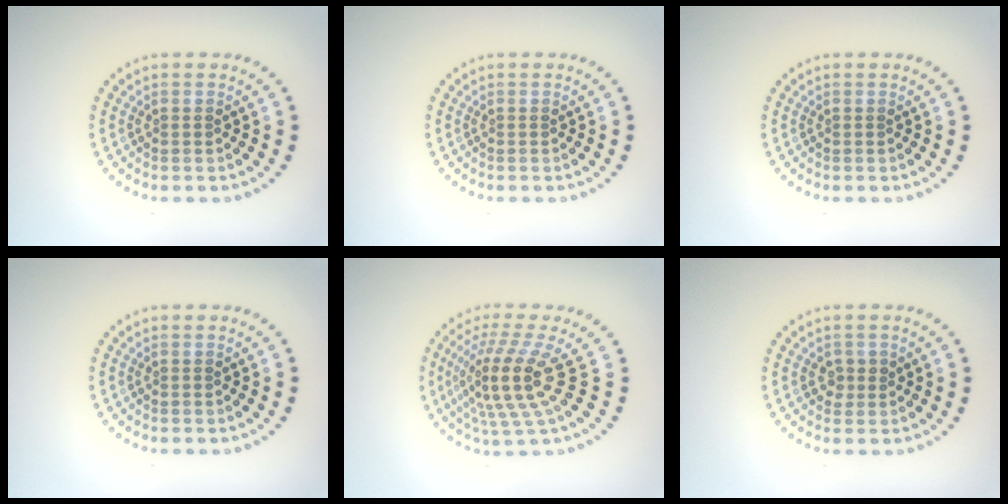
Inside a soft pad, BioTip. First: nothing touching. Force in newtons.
{"total": 0.0}
{"total": 0.0}
{"total": 0.0}
{"total": 5.2, "press": 3.8, "slide": 3.6}
{"total": 1.4, "press": 1.3, "slide": 0.4}